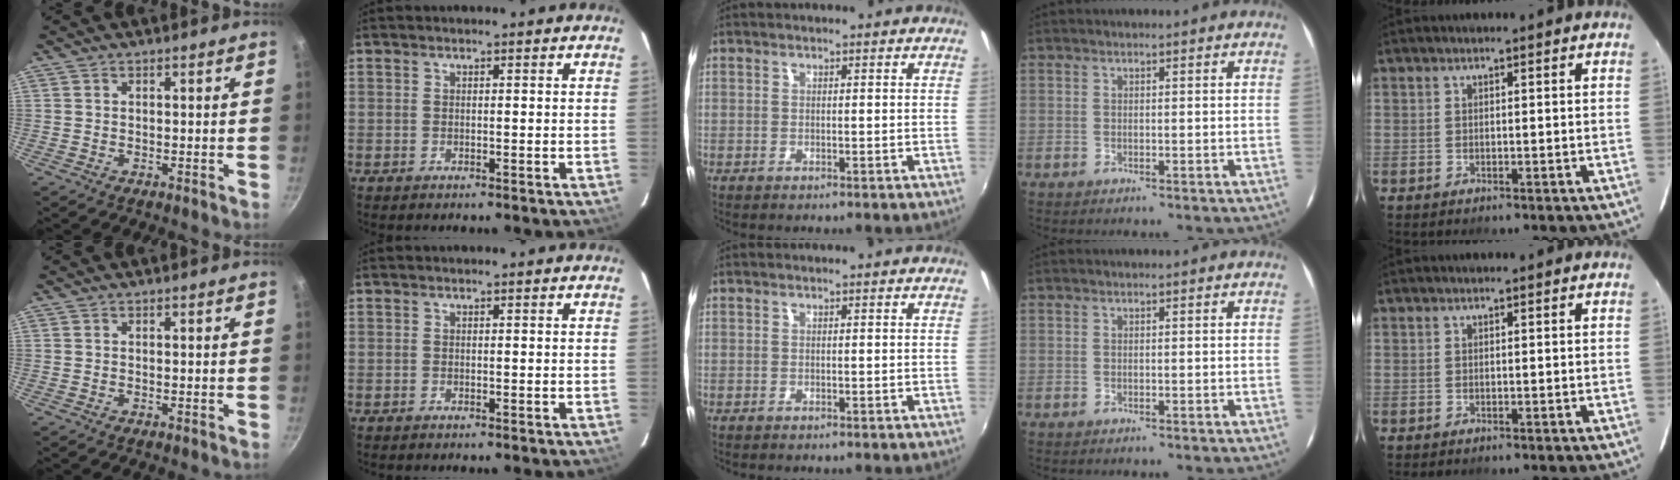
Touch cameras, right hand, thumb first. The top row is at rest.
{}